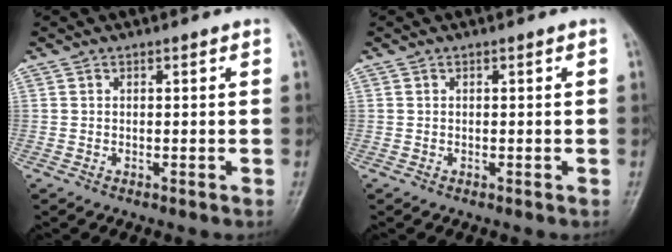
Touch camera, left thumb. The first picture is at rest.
{"total": 0.0}